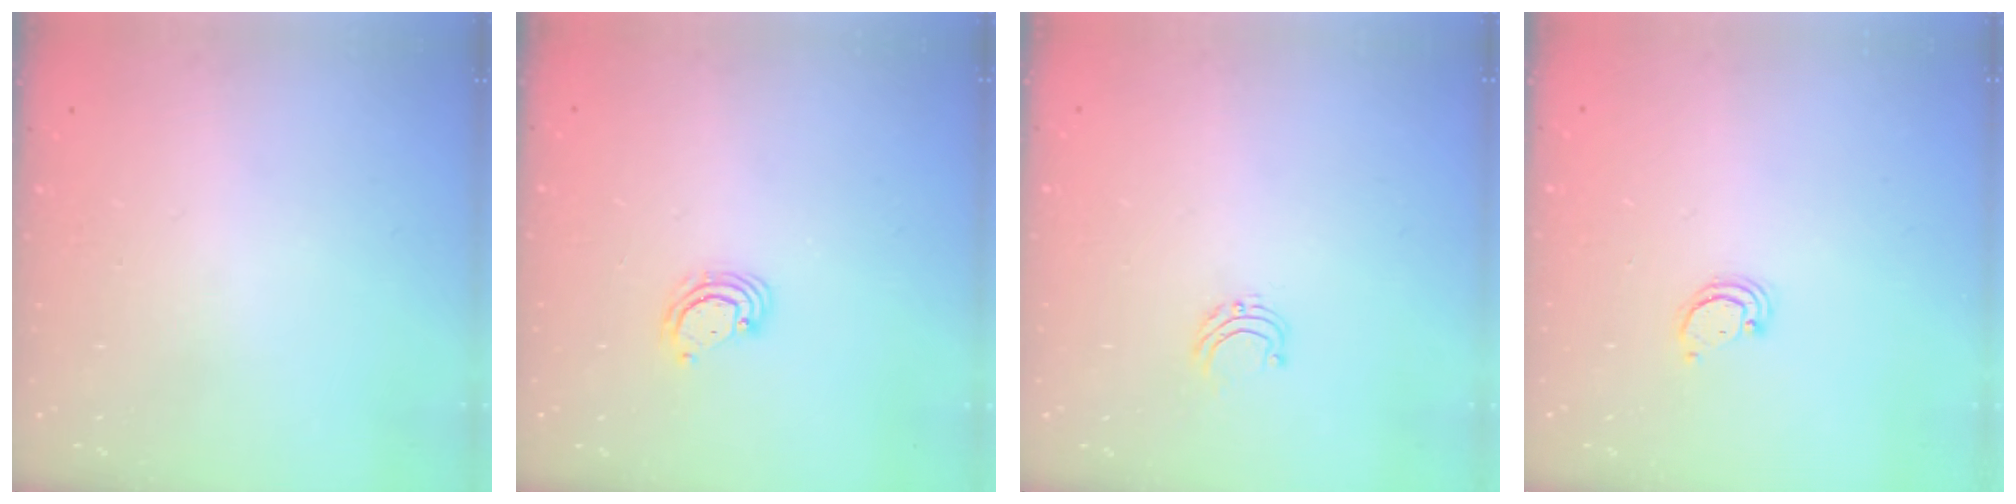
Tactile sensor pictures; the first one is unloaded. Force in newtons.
{"total": 2.9, "press": 2.9, "slide": 0.3}
{"total": 4.6, "press": 4.6, "slide": 0.4}
{"total": 2.4, "press": 2.4, "slide": 0.2}